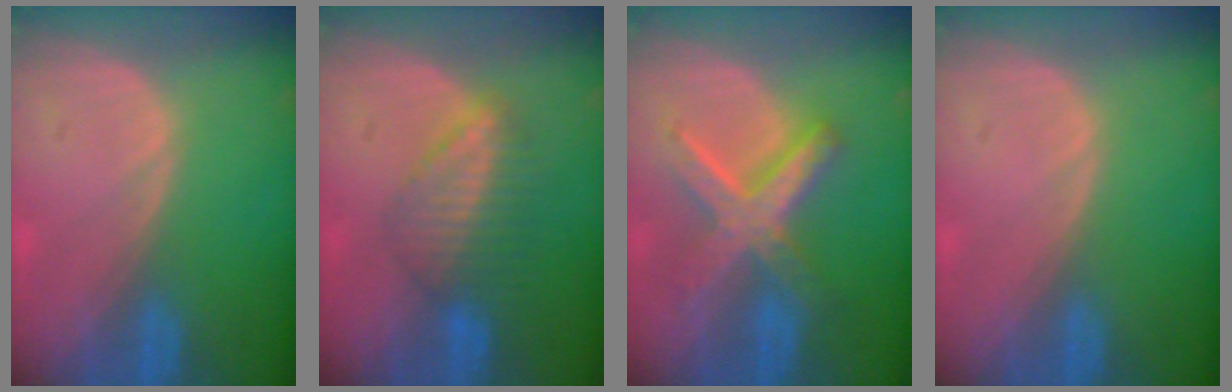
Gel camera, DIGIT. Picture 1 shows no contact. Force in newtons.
{"total": 6.5, "press": 5.9, "slide": 2.7}
{"total": 8.2, "press": 8.2, "slide": 0.7}
{"total": 0.0}